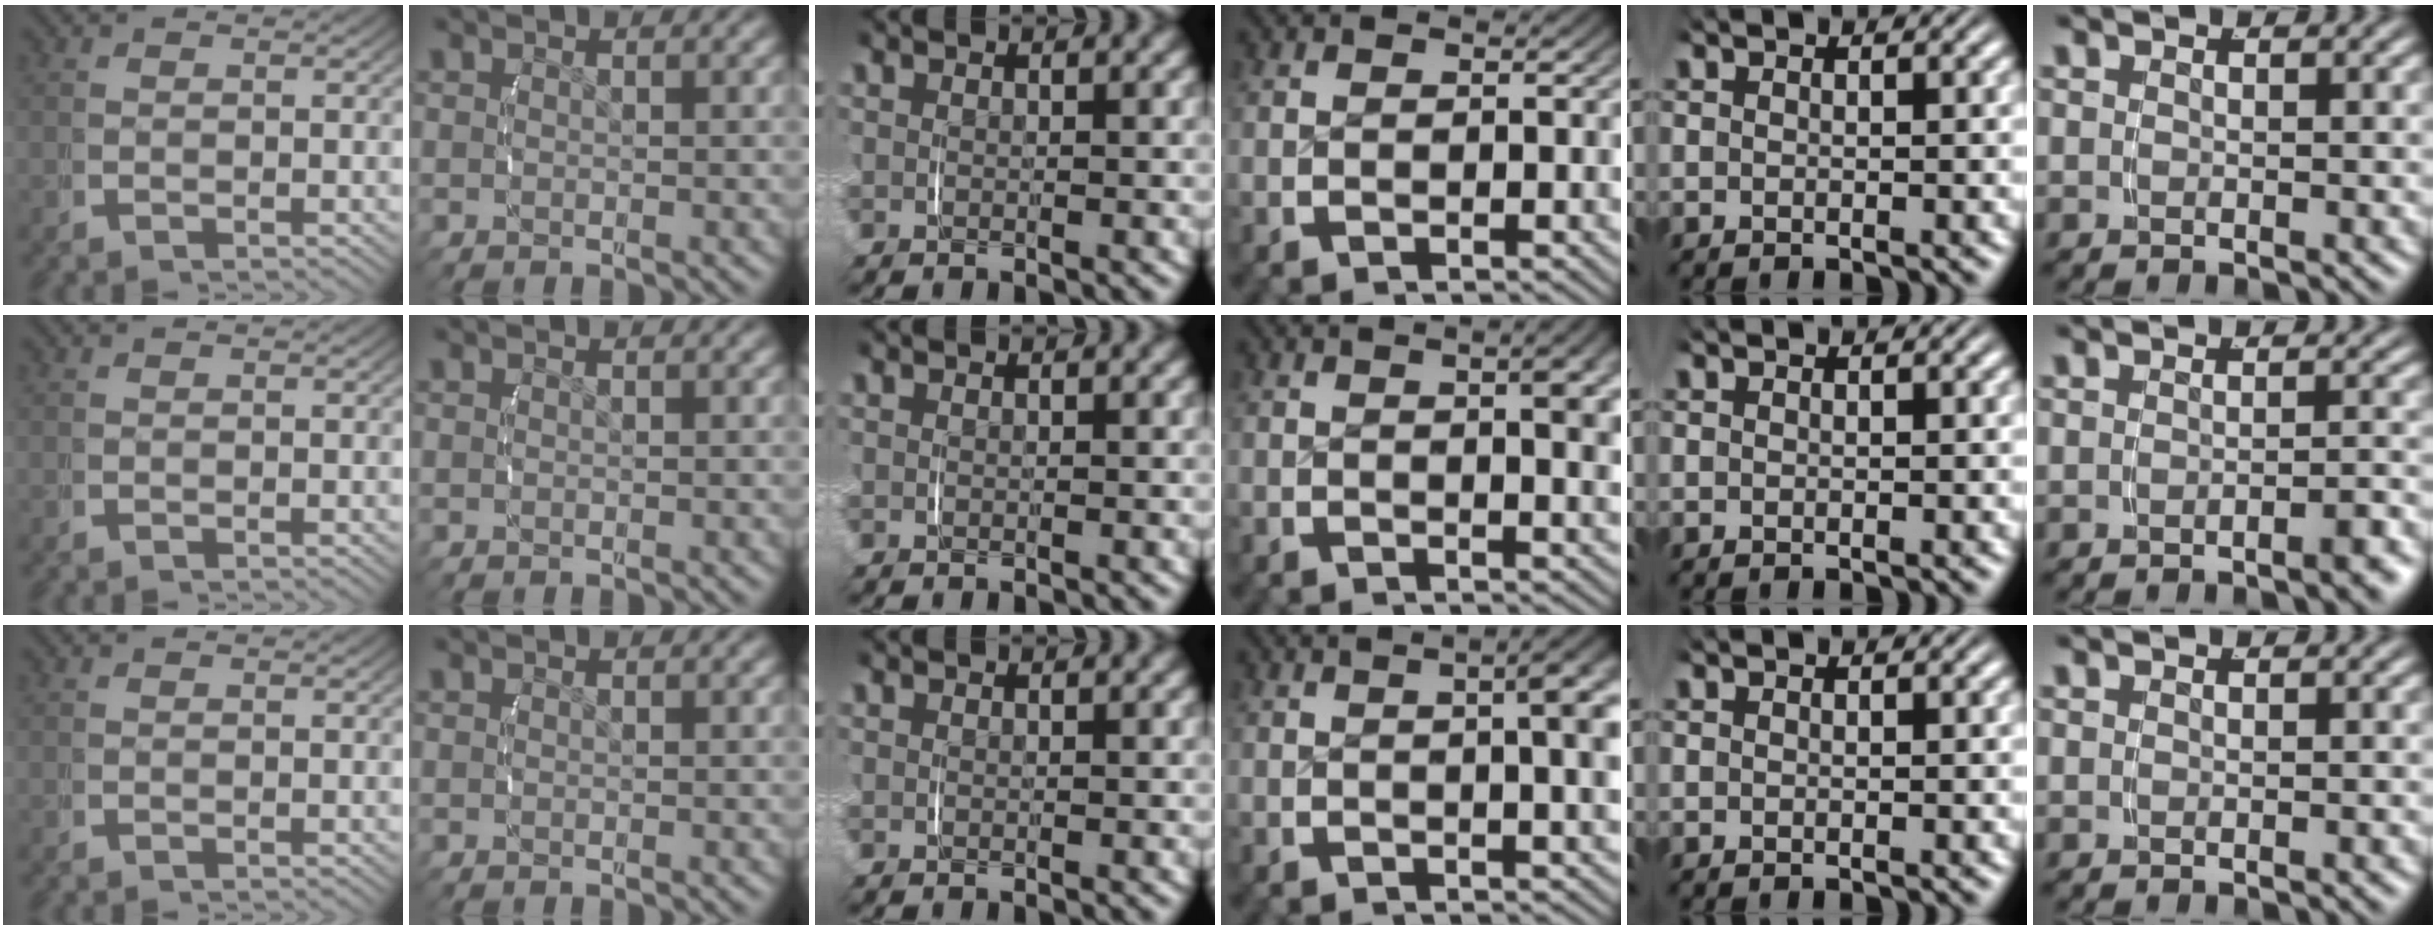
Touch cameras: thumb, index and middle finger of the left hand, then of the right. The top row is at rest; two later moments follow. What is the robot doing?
{"motion": "lift_and_place", "object": "string"}